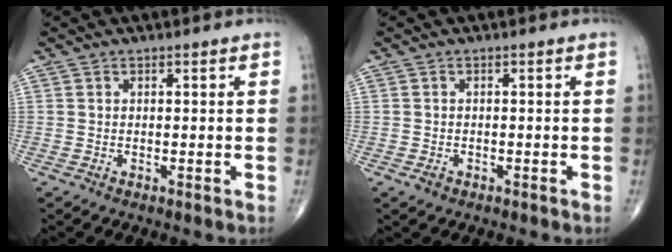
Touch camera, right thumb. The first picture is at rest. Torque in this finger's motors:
{"motor_torque": [0.21, -0.05, -0.05, -0.39, 0.03]}